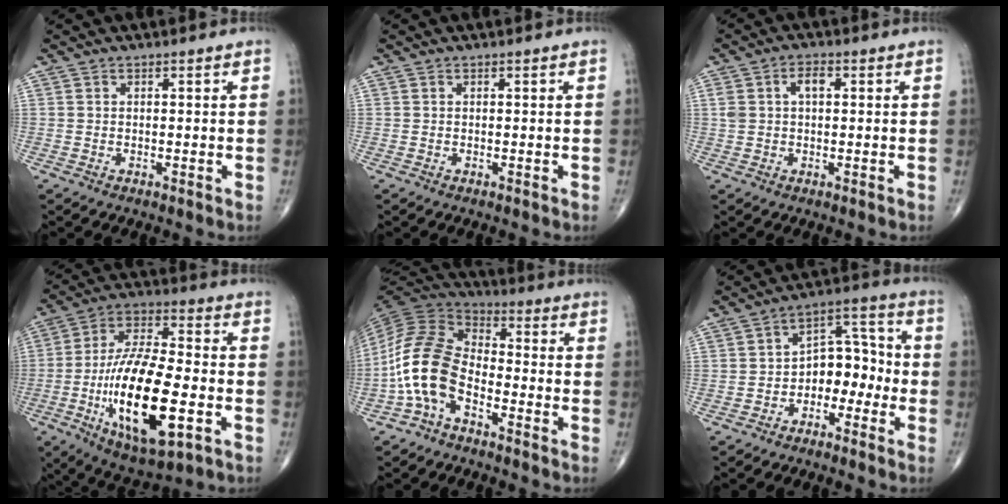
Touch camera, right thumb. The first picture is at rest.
{"total": 0.0}
{"total": 4.3, "force": [1.0, 2.5, 3.4], "torque": [-0.068, 0.013, 0.020]}
{"total": 22.4, "force": [-5.8, 8.3, 20.0], "torque": [-0.368, 0.018, -0.087]}
{"total": 12.8, "force": [-4.8, 7.2, 9.4], "torque": [-0.190, 0.054, -0.107]}
{"total": 9.3, "force": [-2.7, 6.3, 6.3], "torque": [-0.054, 0.050, -0.055]}